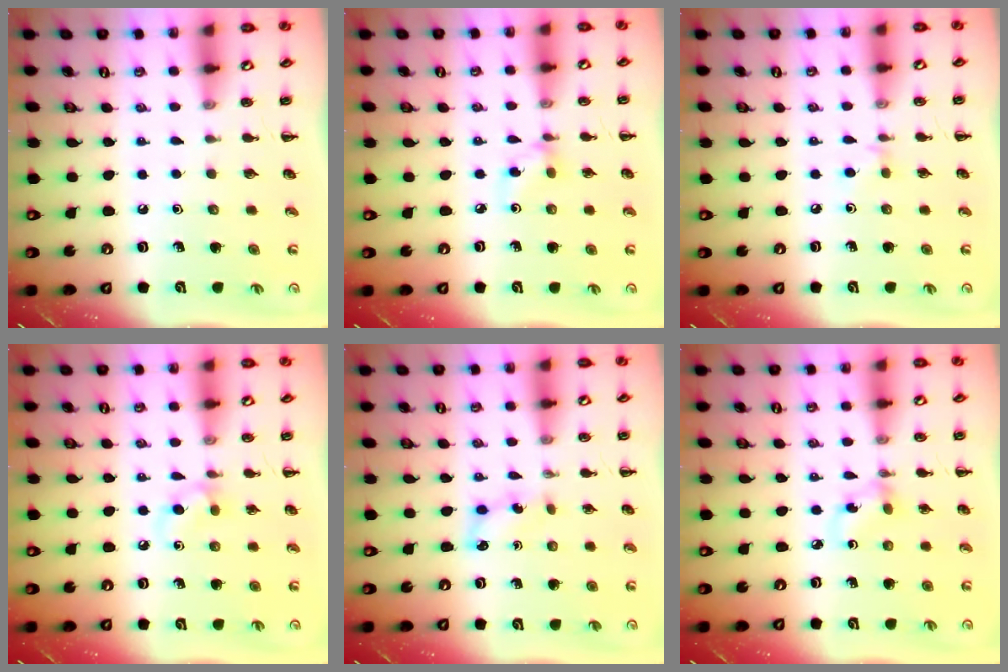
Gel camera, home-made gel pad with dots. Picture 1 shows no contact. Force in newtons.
{"total": 3.5, "press": 3.3, "slide": 1.2}
{"total": 2.8, "press": 2.6, "slide": 1.1}
{"total": 5.6, "press": 5.3, "slide": 1.6}
{"total": 3.6, "press": 3.5, "slide": 1.1}
{"total": 2.9, "press": 2.8, "slide": 0.9}